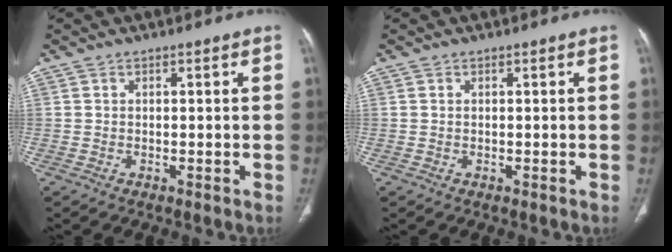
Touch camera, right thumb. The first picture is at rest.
{"total": 0.0}